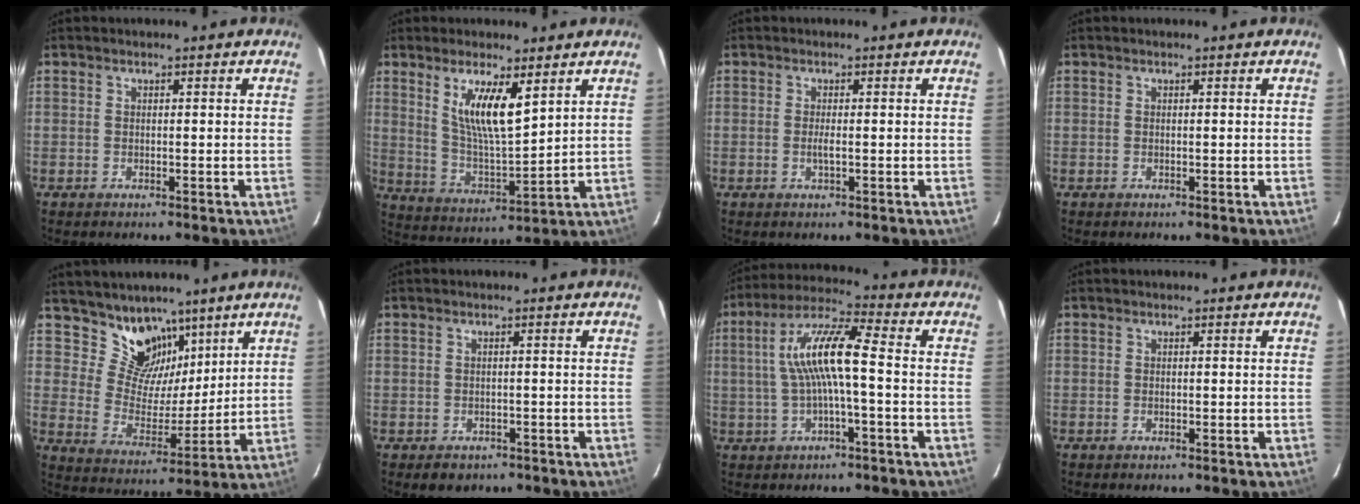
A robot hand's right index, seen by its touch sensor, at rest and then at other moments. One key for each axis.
{"total": 10.4, "fx": 5.2, "fy": 2.5, "fz": 8.6, "tx": -0.159, "ty": -0.009, "tz": 0.107}
{"total": 1.4, "fx": -0.3, "fy": 0.1, "fz": 1.3, "tx": -0.024, "ty": -0.004, "tz": -0.006}
{"total": 0.0}
{"total": 11.3, "fx": 8.1, "fy": 7.0, "fz": 3.7, "tx": -0.066, "ty": -0.005, "tz": 0.150}
{"total": 3.2, "fx": -1.6, "fy": 2.7, "fz": 0.8, "tx": -0.012, "ty": 0.002, "tz": -0.015}
{"total": 10.7, "fx": -0.1, "fy": 1.5, "fz": 10.6, "tx": -0.208, "ty": 0.020, "tz": -0.001}
{"total": 0.0}